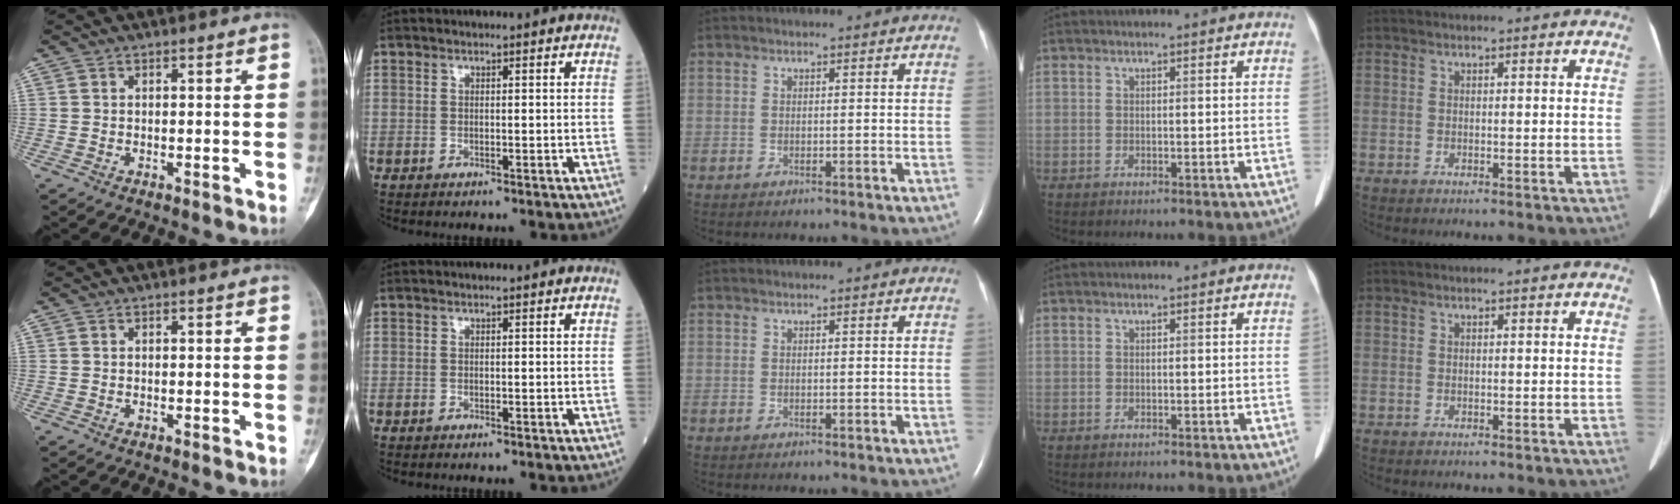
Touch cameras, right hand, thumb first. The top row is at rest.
{}